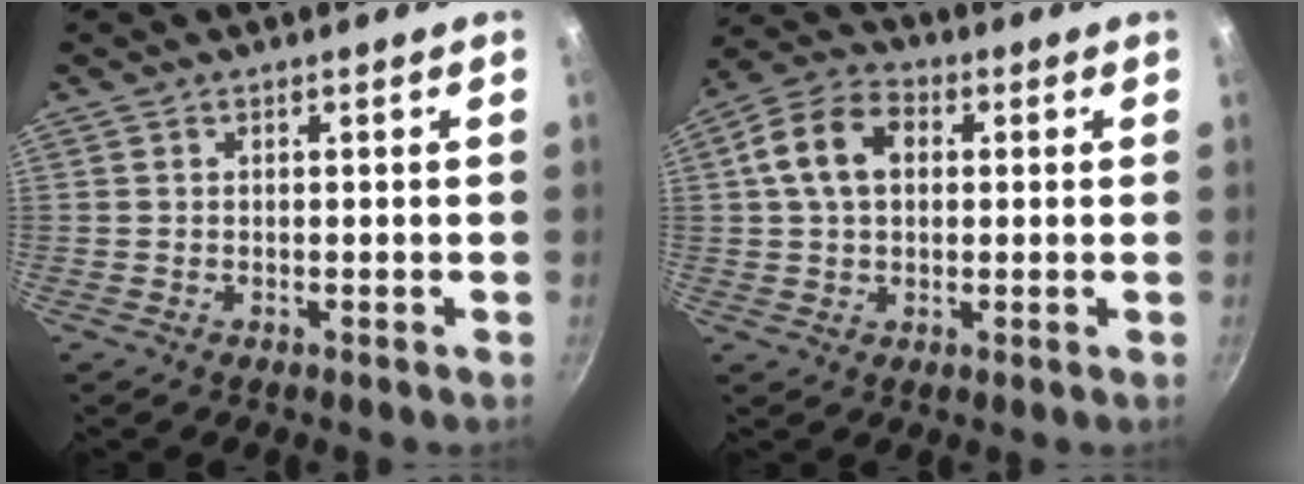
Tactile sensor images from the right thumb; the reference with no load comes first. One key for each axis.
{"total": 10.6, "fx": 2.0, "fy": 7.4, "fz": 7.3, "tx": -0.116, "ty": 0.020, "tz": 0.020}